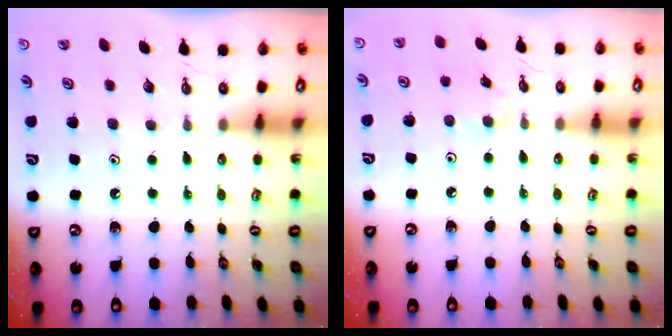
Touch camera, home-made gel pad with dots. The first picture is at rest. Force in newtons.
{"total": 2.5, "press": 2.5, "slide": 0.5}